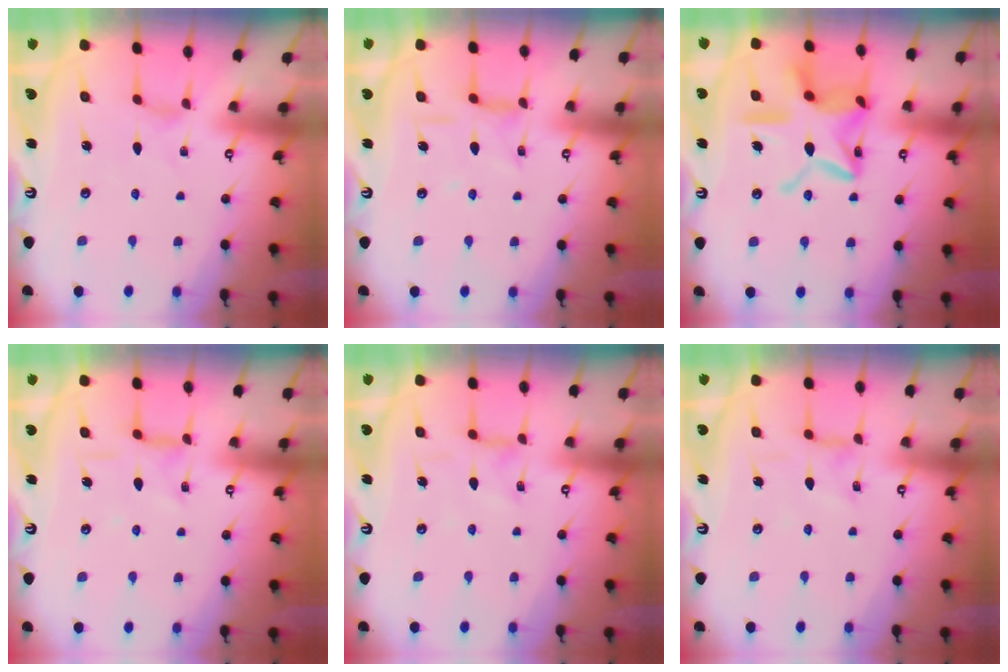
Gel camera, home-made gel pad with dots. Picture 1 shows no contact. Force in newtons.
{"total": 7.8, "press": 7.8, "slide": 0.5}
{"total": 18.4, "press": 18.3, "slide": 1.7}
{"total": 5.1, "press": 5.1, "slide": 0.3}
{"total": 0.9, "press": 0.9, "slide": 0.3}
{"total": 0.9, "press": 0.9, "slide": 0.3}